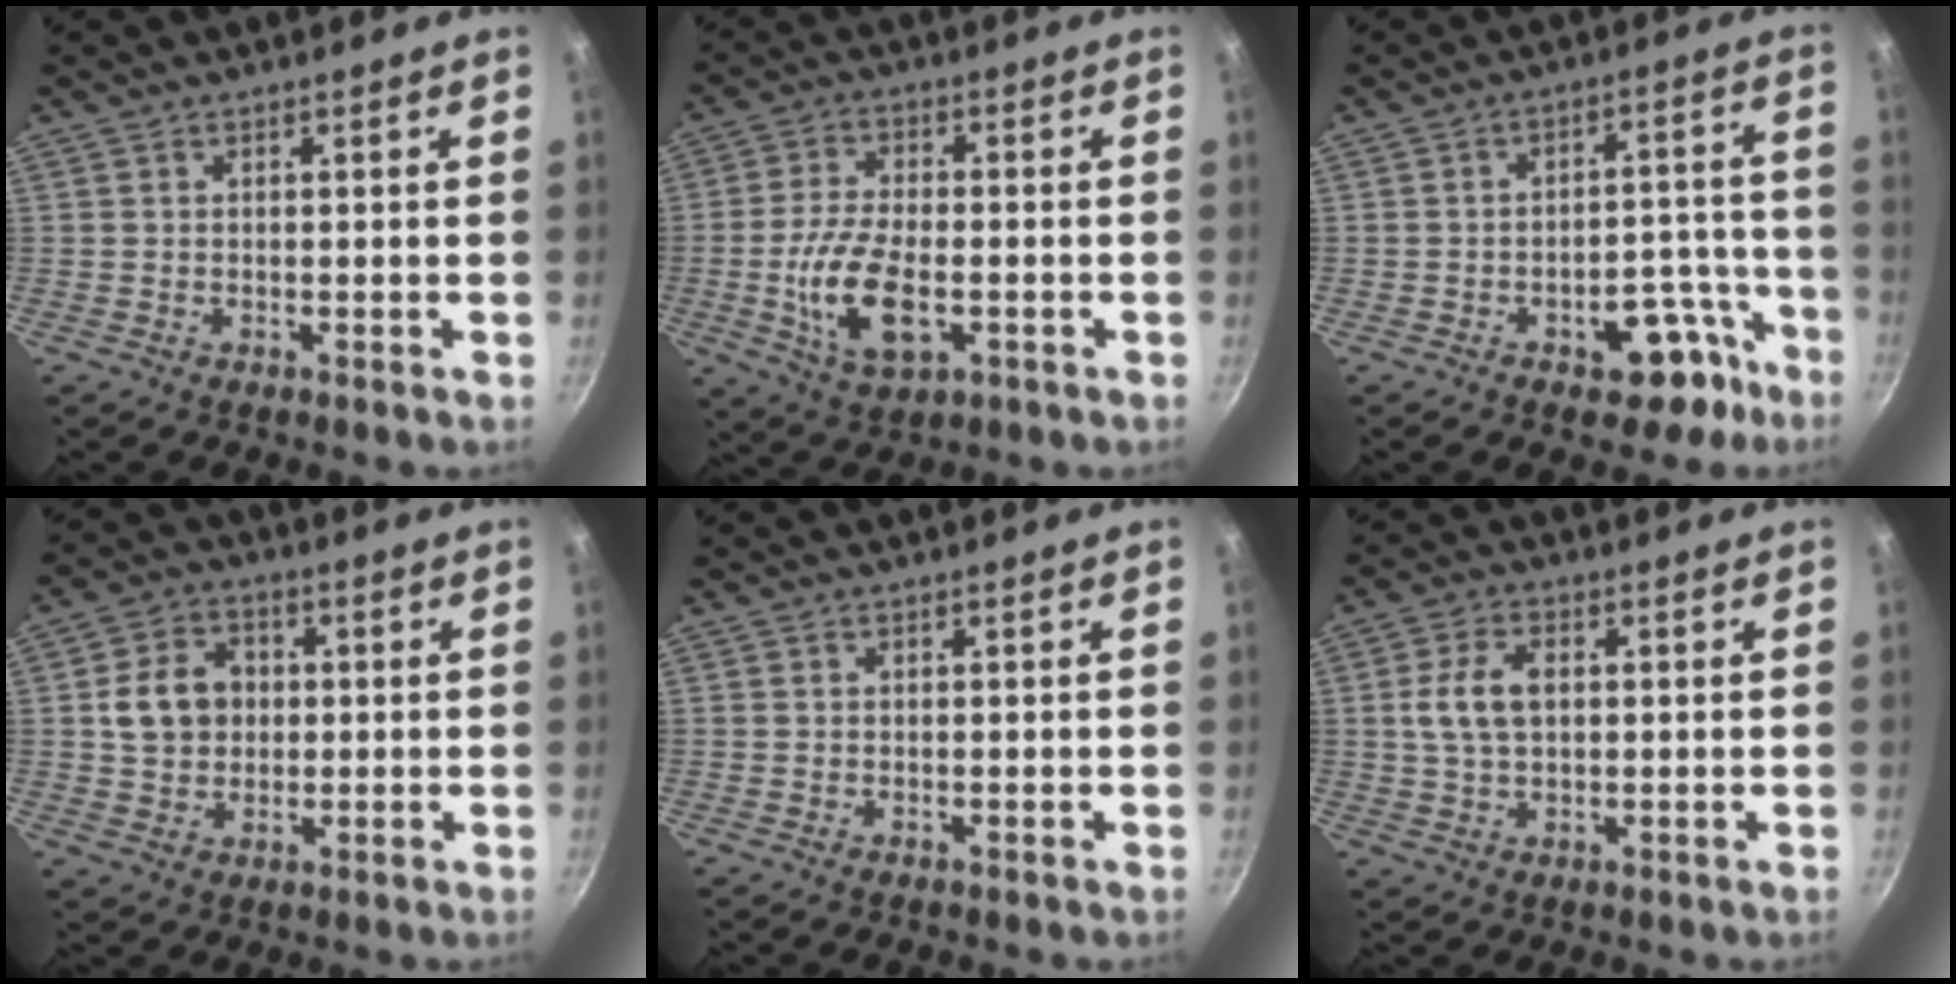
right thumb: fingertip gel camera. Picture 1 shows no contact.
{"total": 12.0, "force": [-2.7, 6.1, 9.9], "torque": [-0.187, 0.006, -0.045]}
{"total": 10.3, "force": [-5.9, 5.5, 6.5], "torque": [-0.053, 0.058, -0.074]}
{"total": 9.0, "force": [0.9, 7.4, 5.1], "torque": [-0.066, 0.009, 0.011]}
{"total": 0.0}
{"total": 7.2, "force": [1.0, 4.4, 5.6], "torque": [-0.111, 0.008, 0.020]}